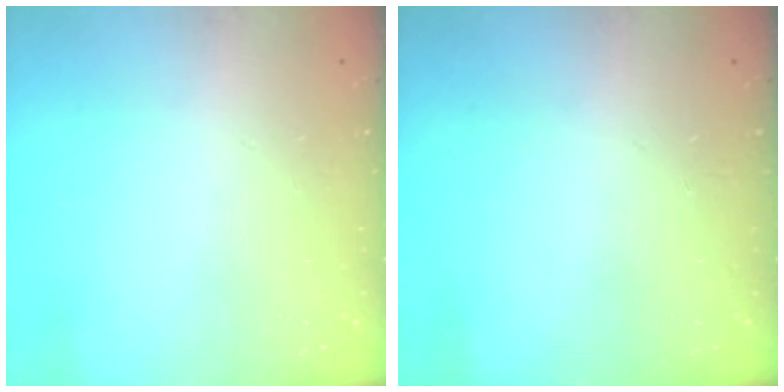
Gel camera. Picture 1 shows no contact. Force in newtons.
{"total": 0.0}